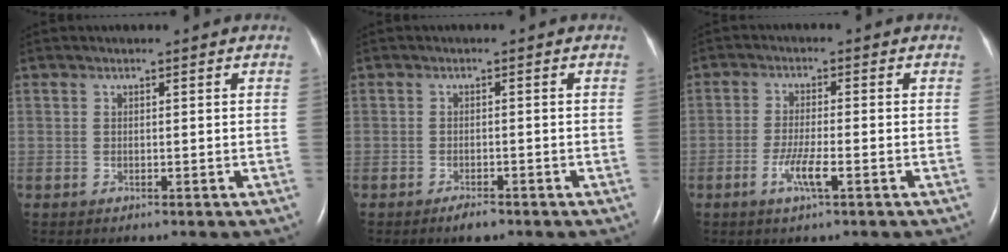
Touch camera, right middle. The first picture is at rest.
{"total": 1.9, "force": [-1.5, 0.5, 1.1], "torque": [-0.026, -0.002, -0.023]}
{"total": 4.3, "force": [-1.9, 0.3, 3.8], "torque": [-0.080, -0.006, -0.036]}